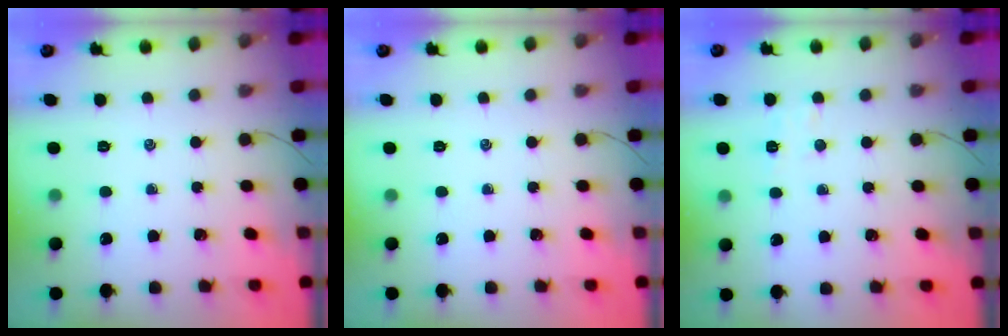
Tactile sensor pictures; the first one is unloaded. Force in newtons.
{"total": 0.0}
{"total": 4.8, "press": 4.7, "slide": 1.0}